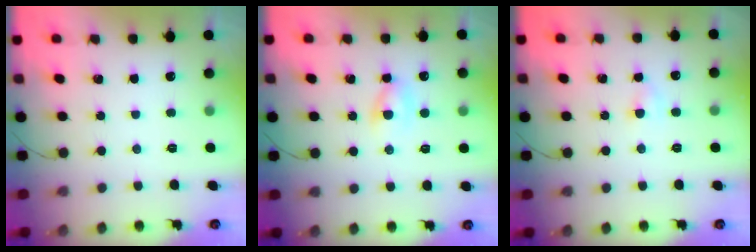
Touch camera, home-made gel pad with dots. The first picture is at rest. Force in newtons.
{"total": 2.2, "press": 2.0, "slide": 0.9}
{"total": 2.8, "press": 2.6, "slide": 1.0}